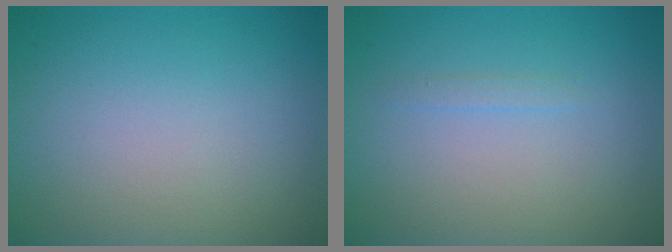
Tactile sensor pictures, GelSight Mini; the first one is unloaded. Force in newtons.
{"total": 0.6, "press": 0.6, "slide": 0.0}